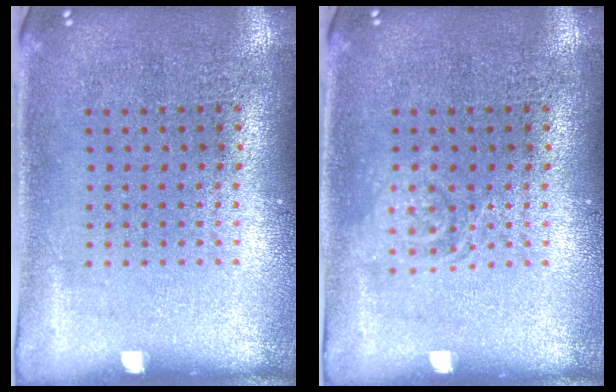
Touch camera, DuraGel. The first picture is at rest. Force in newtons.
{"total": 1.5, "press": 1.5, "slide": 0.3}